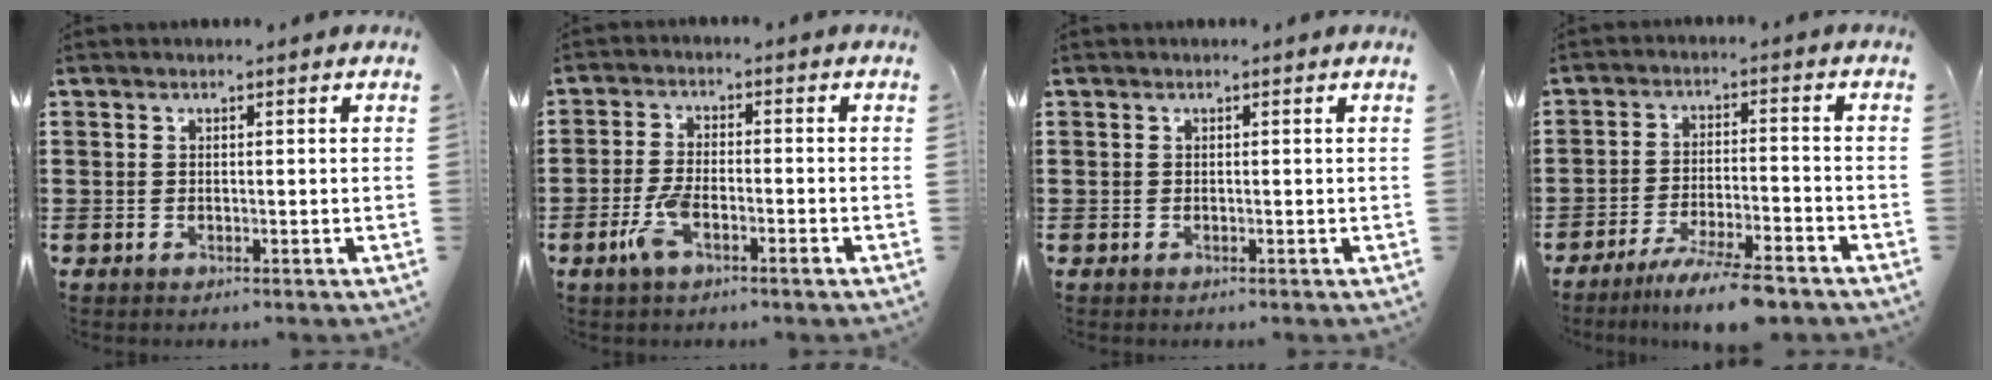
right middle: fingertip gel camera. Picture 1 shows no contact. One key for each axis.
{"total": 5.6, "fx": -2.6, "fy": 1.7, "fz": 4.7, "tx": -0.110, "ty": -0.009, "tz": -0.052}
{"total": 0.0}
{"total": 7.5, "fx": -6.1, "fy": 0.3, "fz": 4.3, "tx": -0.084, "ty": -0.013, "tz": -0.112}